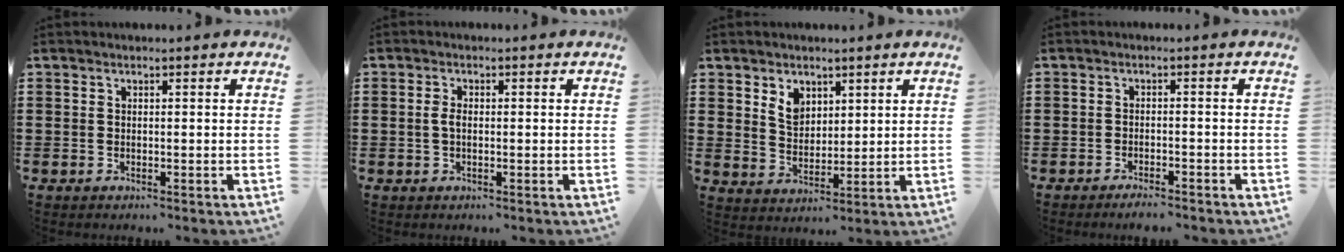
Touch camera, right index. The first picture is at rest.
{"total": 1.9, "force": [-0.1, 0.9, 1.7], "torque": [-0.041, 0.001, -0.005]}
{"total": 4.4, "force": [2.6, 3.0, 1.8], "torque": [-0.047, 0.011, 0.049]}
{"total": 1.7, "force": [-1.6, 0.1, 0.5], "torque": [-0.012, 0.001, -0.030]}